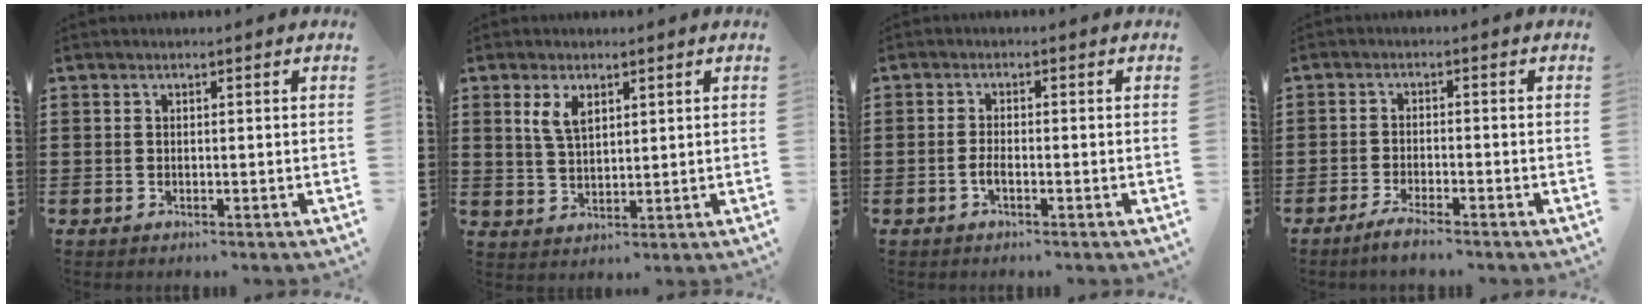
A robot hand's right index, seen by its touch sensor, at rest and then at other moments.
{"total": 3.9, "force": [1.9, 2.0, 2.7], "torque": [-0.061, 0.007, 0.034]}
{"total": 1.8, "force": [-0.9, 0.4, 1.5], "torque": [-0.035, -0.003, -0.017]}
{"total": 2.5, "force": [-2.2, 0.0, 1.1], "torque": [-0.019, 0.005, -0.042]}